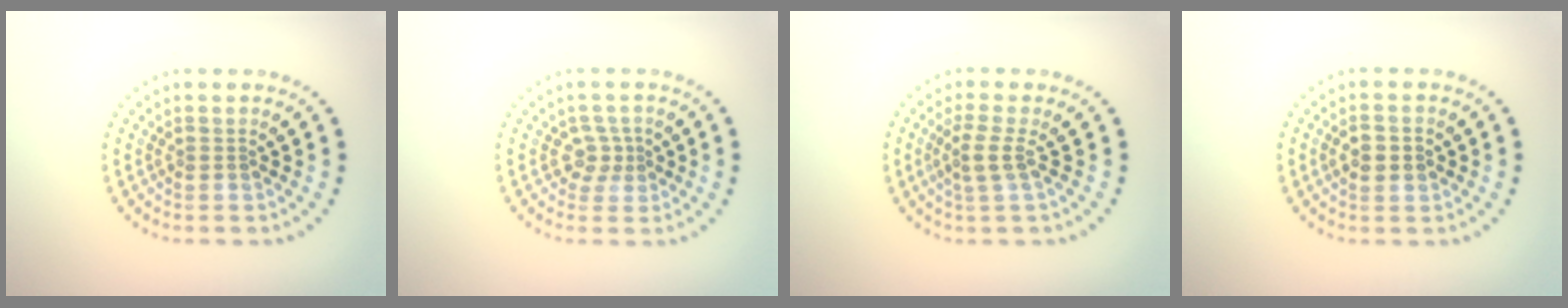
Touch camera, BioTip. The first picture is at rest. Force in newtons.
{"total": 1.7, "press": 1.3, "slide": 1.1}
{"total": 2.2, "press": 1.7, "slide": 1.4}
{"total": 2.8, "press": 2.8, "slide": 0.2}